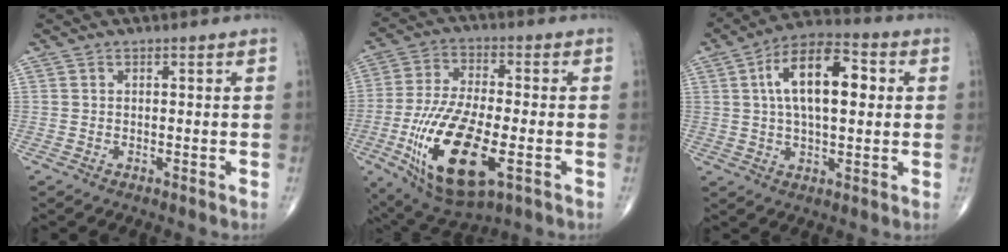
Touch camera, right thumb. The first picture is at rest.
{"total": 19.4, "force": [-6.0, 7.6, 16.8], "torque": [-0.339, -0.003, -0.093]}
{"total": 15.1, "force": [2.9, 7.2, 13.0], "torque": [-0.208, 0.018, 0.043]}